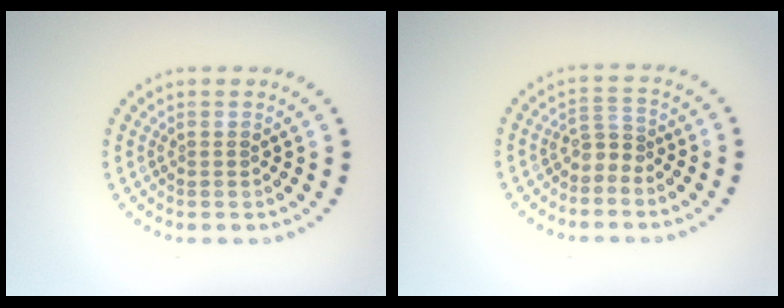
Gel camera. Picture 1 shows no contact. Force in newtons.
{"total": 1.8, "press": 1.1, "slide": 1.4}